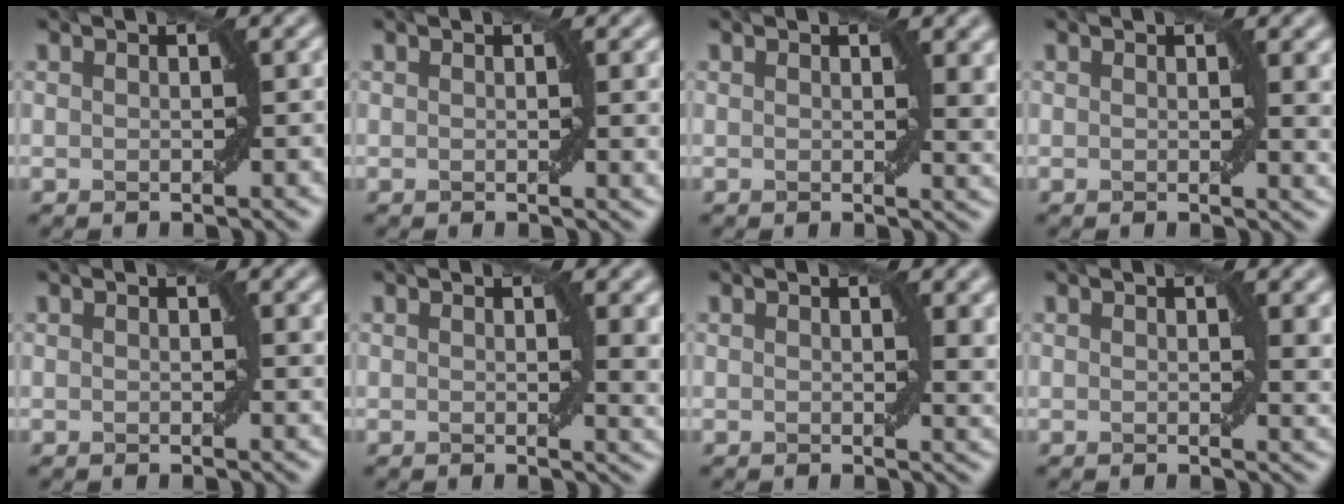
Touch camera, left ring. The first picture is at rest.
{"total": 1.2, "force": [0.4, 0.1, 1.1], "torque": [-0.011, -0.003, 0.006]}
{"total": 2.5, "force": [1.1, 0.9, 2.1], "torque": [-0.022, -0.005, 0.017]}
{"total": 2.2, "force": [0.8, 0.6, 1.9], "torque": [-0.019, -0.003, 0.012]}
{"total": 0.7, "force": [0.4, 0.2, 0.5], "torque": [-0.002, -0.003, 0.007]}
{"total": 3.2, "force": [1.1, 1.1, 2.9], "torque": [-0.027, -0.003, 0.017]}
{"total": 2.5, "force": [1.1, 0.9, 2.1], "torque": [-0.022, -0.004, 0.018]}
{"total": 2.2, "force": [1.0, 0.7, 1.8], "torque": [-0.019, -0.004, 0.016]}